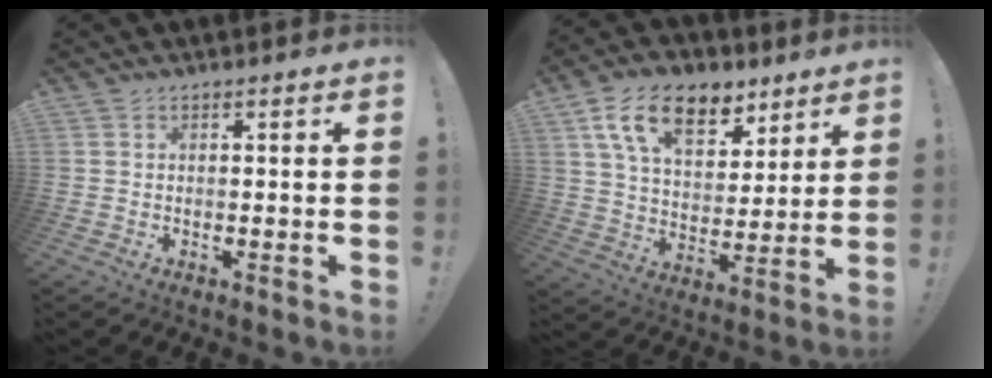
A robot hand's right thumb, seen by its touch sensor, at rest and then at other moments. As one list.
[{"total": 17.4, "force": [9.7, 10.0, 10.4], "torque": [-0.172, -0.040, 0.176]}]